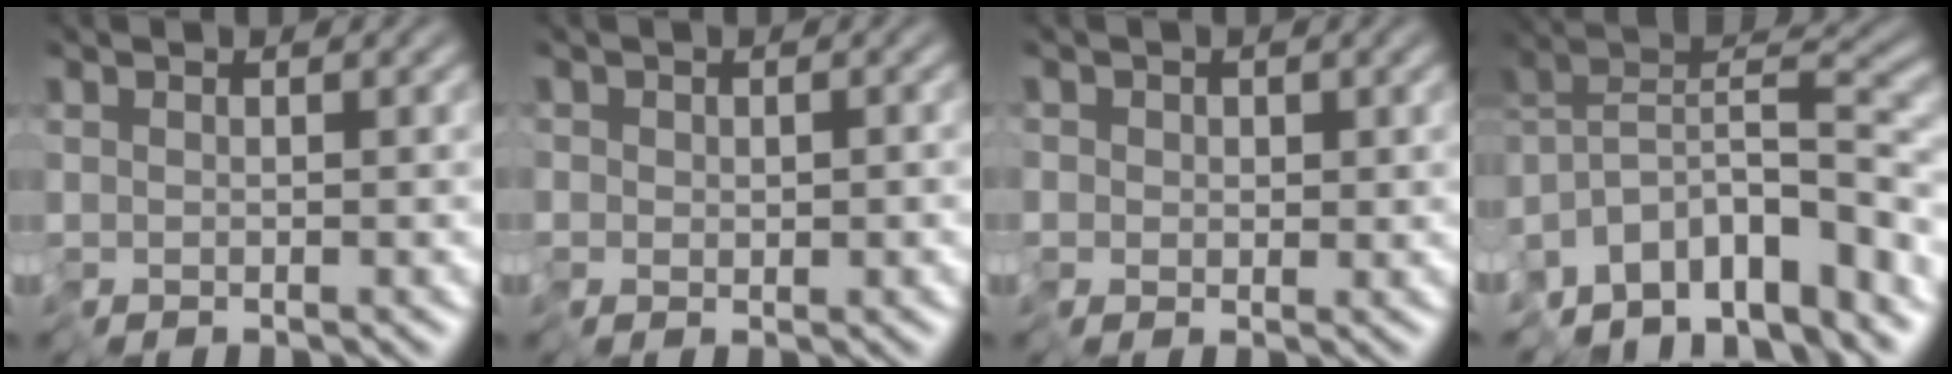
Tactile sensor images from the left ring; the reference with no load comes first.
{"total": 0.9, "force": [0.0, 0.8, 0.3], "torque": [-0.002, 0.001, 0.002]}
{"total": 1.0, "force": [0.2, 0.9, 0.0], "torque": [0.005, 0.003, 0.005]}
{"total": 10.0, "force": [-7.8, 3.2, 5.4], "torque": [-0.072, 0.019, -0.138]}